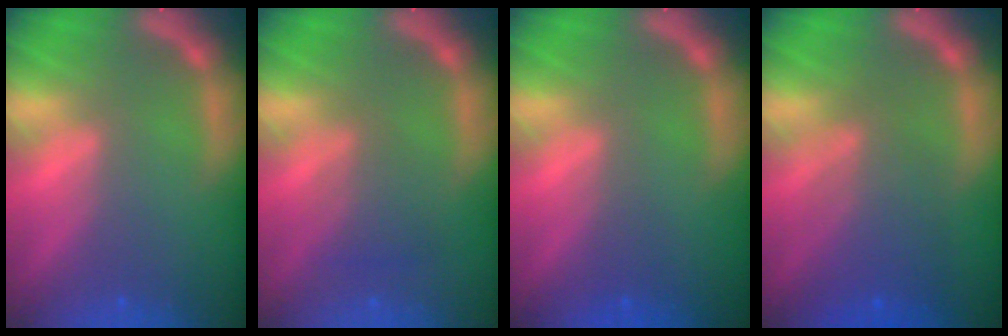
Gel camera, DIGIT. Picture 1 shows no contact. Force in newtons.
{"total": 2.5}
{"total": 1.0}
{"total": 5.6}